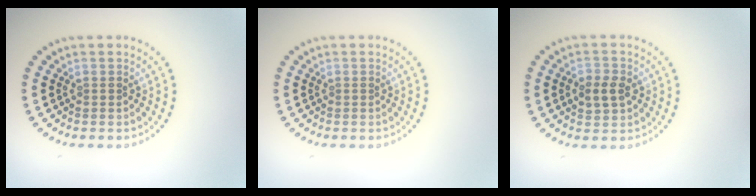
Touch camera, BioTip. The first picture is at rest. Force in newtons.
{"total": 0.0}
{"total": 2.5, "press": 2.5, "slide": 0.2}